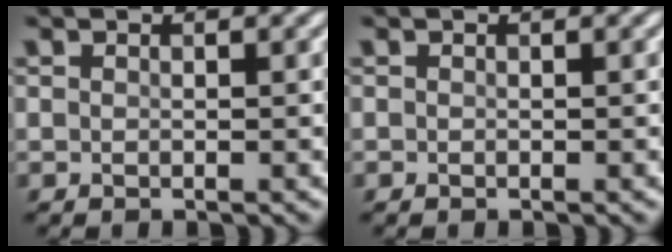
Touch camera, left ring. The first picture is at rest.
{"total": 0.0}